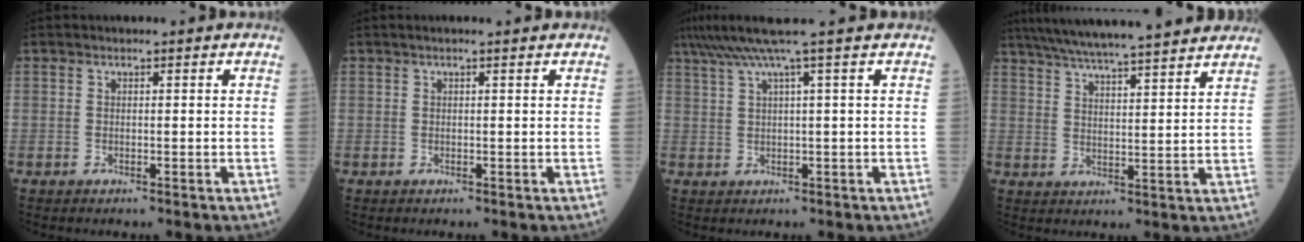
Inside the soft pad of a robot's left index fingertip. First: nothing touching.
{"total": 2.2, "force": [1.9, -0.1, 1.0], "torque": [-0.013, 0.015, 0.026]}
{"total": 6.3, "force": [4.5, -1.9, 4.0], "torque": [-0.069, 0.024, 0.080]}
{"total": 20.5, "force": [18.0, 1.3, 9.8], "torque": [-0.165, 0.026, 0.257]}